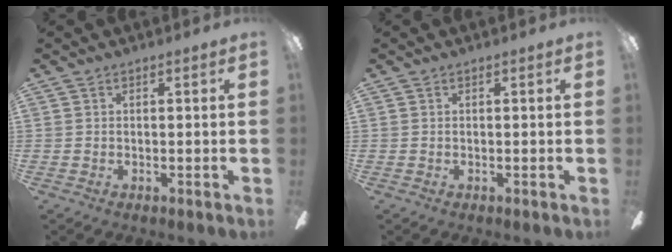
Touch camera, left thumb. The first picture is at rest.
{"total": 0.0}